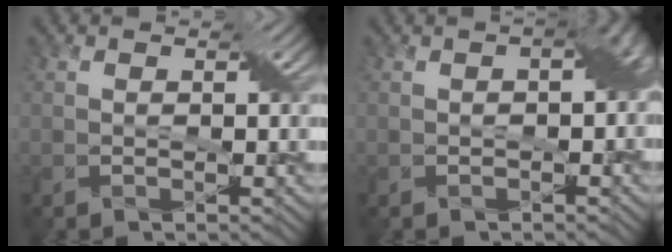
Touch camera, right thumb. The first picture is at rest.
{"total": 3.5, "force": [-0.1, 1.8, 2.9], "torque": [-0.034, 0.004, -0.003]}